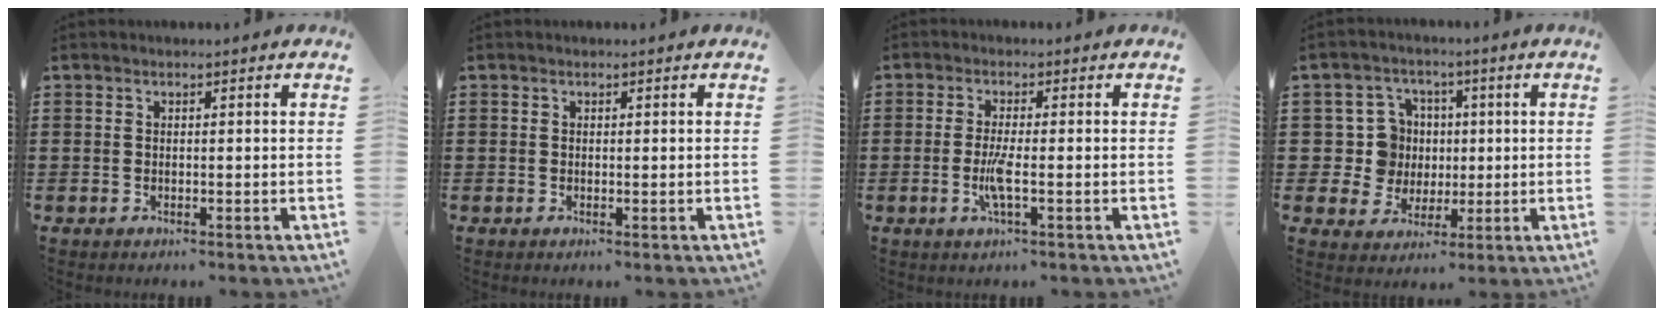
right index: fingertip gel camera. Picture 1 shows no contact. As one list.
[{"total": 0.0}, {"total": 4.1, "force": [-1.1, 0.4, 3.9], "torque": [-0.084, -0.010, -0.025]}, {"total": 7.9, "force": [1.1, 7.4, 2.5], "torque": [-0.064, 0.016, 0.024]}]